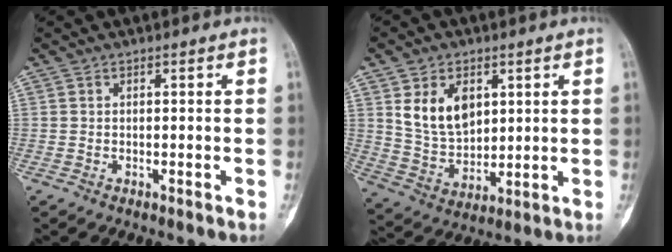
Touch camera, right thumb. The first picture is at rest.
{"total": 11.1, "force": [3.8, 7.5, 7.2], "torque": [-0.102, -0.022, 0.086]}